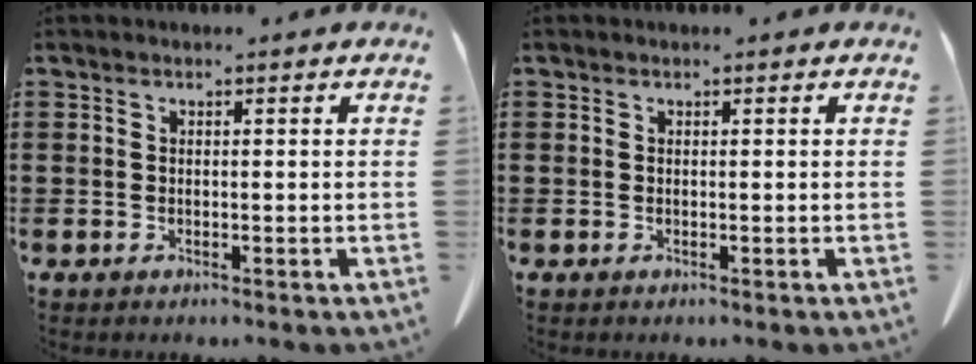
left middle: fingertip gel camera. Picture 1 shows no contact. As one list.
[{"total": 0.0}]